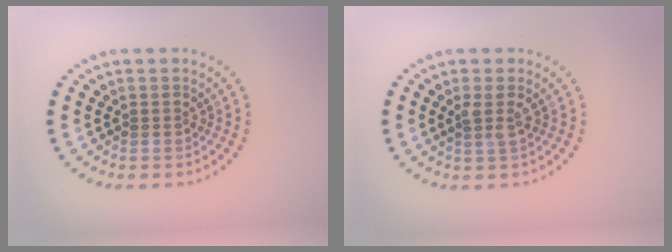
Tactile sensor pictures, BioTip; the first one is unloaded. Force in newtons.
{"total": 1.5, "press": 1.1, "slide": 0.9}